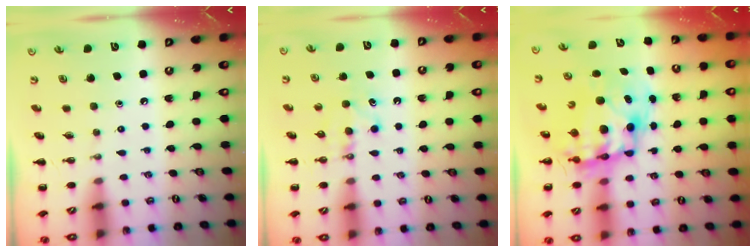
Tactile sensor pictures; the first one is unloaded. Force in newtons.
{"total": 5.6, "press": 5.3, "slide": 1.6}
{"total": 11.4, "press": 11.0, "slide": 2.9}